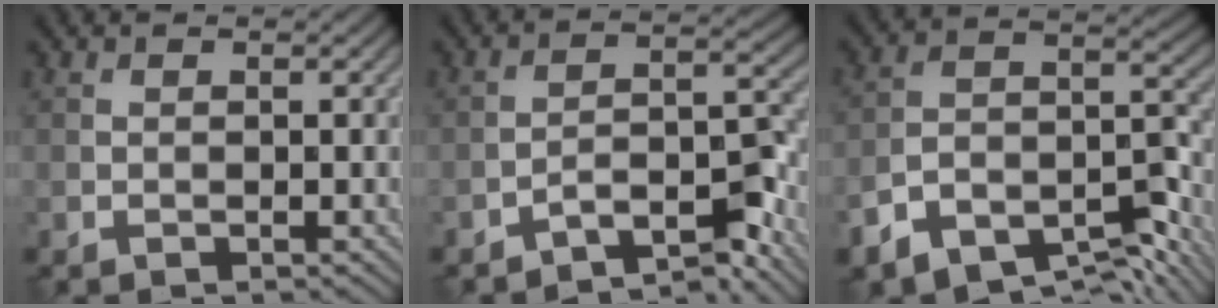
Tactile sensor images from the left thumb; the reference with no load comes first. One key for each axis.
{"total": 6.3, "fx": -5.2, "fy": 1.2, "fz": 3.4, "tx": -0.049, "ty": 0.012, "tz": -0.092}
{"total": 11.4, "fx": -8.6, "fy": 4.6, "fz": 5.8, "tx": -0.099, "ty": -0.013, "tz": -0.151}